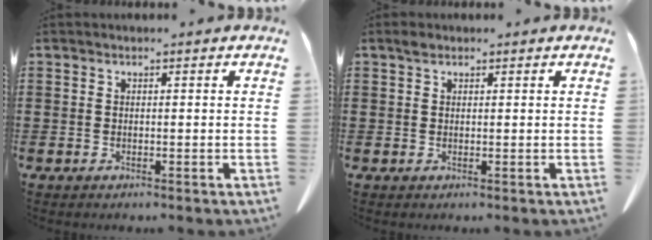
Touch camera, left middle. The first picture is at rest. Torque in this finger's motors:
{"motor_torque": [0.80, 0.78, 0.00, 0.02]}